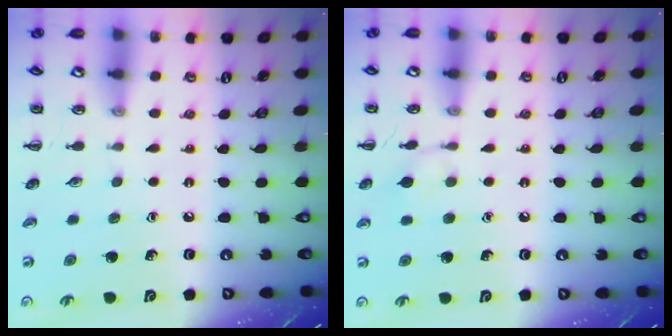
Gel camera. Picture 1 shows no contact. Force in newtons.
{"total": 6.6, "press": 6.4, "slide": 1.7}